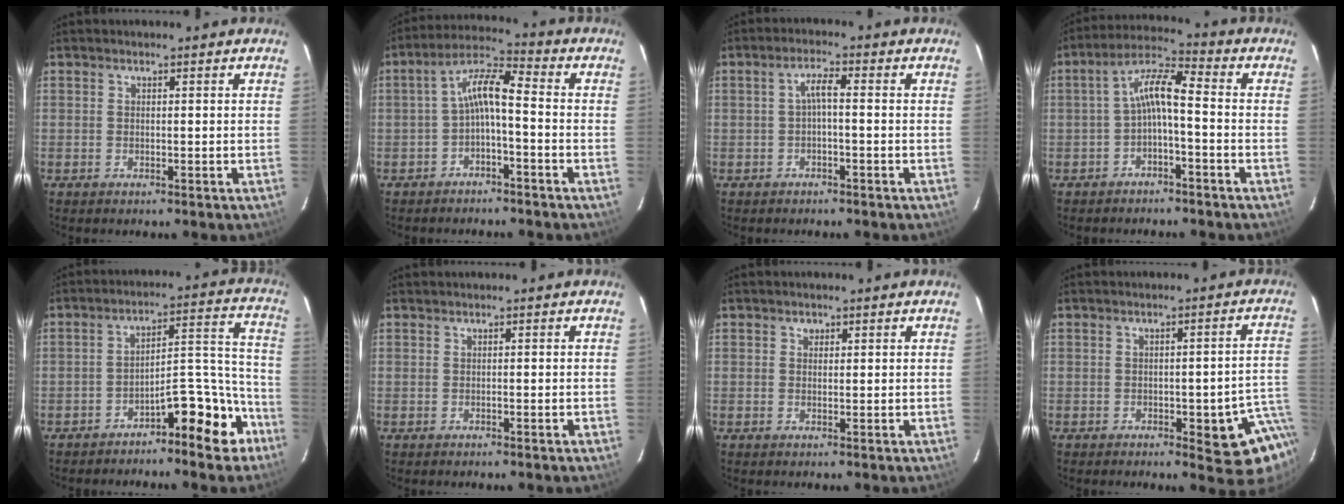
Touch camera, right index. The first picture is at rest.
{"total": 6.5, "force": [-2.2, 1.6, 5.9], "torque": [-0.135, 0.022, -0.042]}
{"total": 2.6, "force": [-0.7, 0.4, 2.5], "torque": [-0.052, 0.008, -0.011]}
{"total": 6.4, "force": [-2.0, 1.5, 5.9], "torque": [-0.136, 0.022, -0.039]}
{"total": 10.7, "force": [-8.4, 2.9, 5.9], "torque": [-0.080, 0.051, -0.119]}
{"total": 0.0}
{"total": 0.9, "force": [0.4, 0.8, 0.1], "torque": [0.001, 0.006, 0.005]}
{"total": 9.4, "force": [-4.3, 3.6, 7.5], "torque": [-0.053, 0.013, -0.044]}